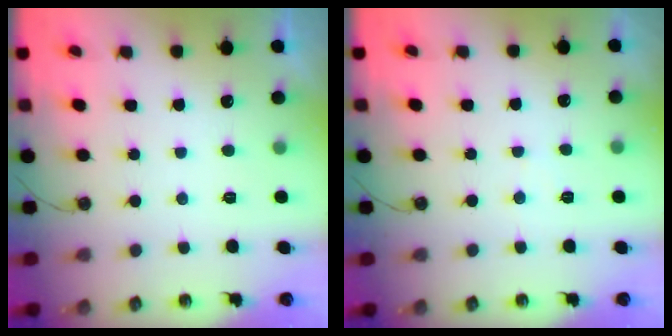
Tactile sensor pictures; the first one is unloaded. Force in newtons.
{"total": 3.6, "press": 3.5, "slide": 0.5}